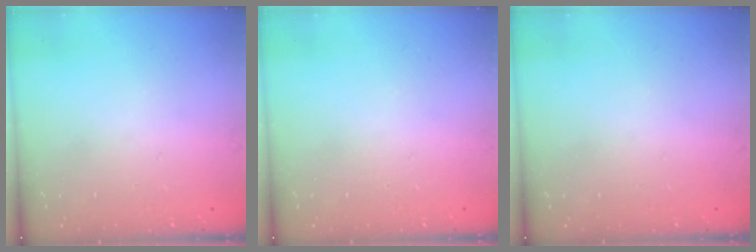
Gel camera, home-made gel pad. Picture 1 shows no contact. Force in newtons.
{"total": 0.0}
{"total": 0.0}